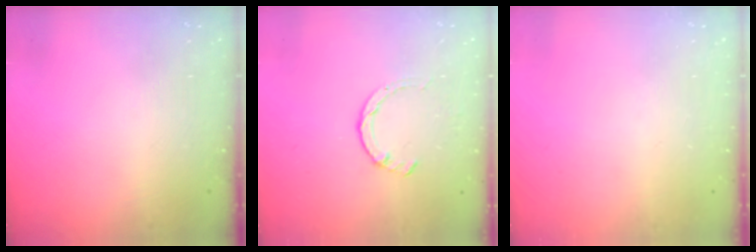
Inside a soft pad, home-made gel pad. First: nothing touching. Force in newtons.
{"total": 1.4, "press": 1.3, "slide": 0.3}
{"total": 0.0}